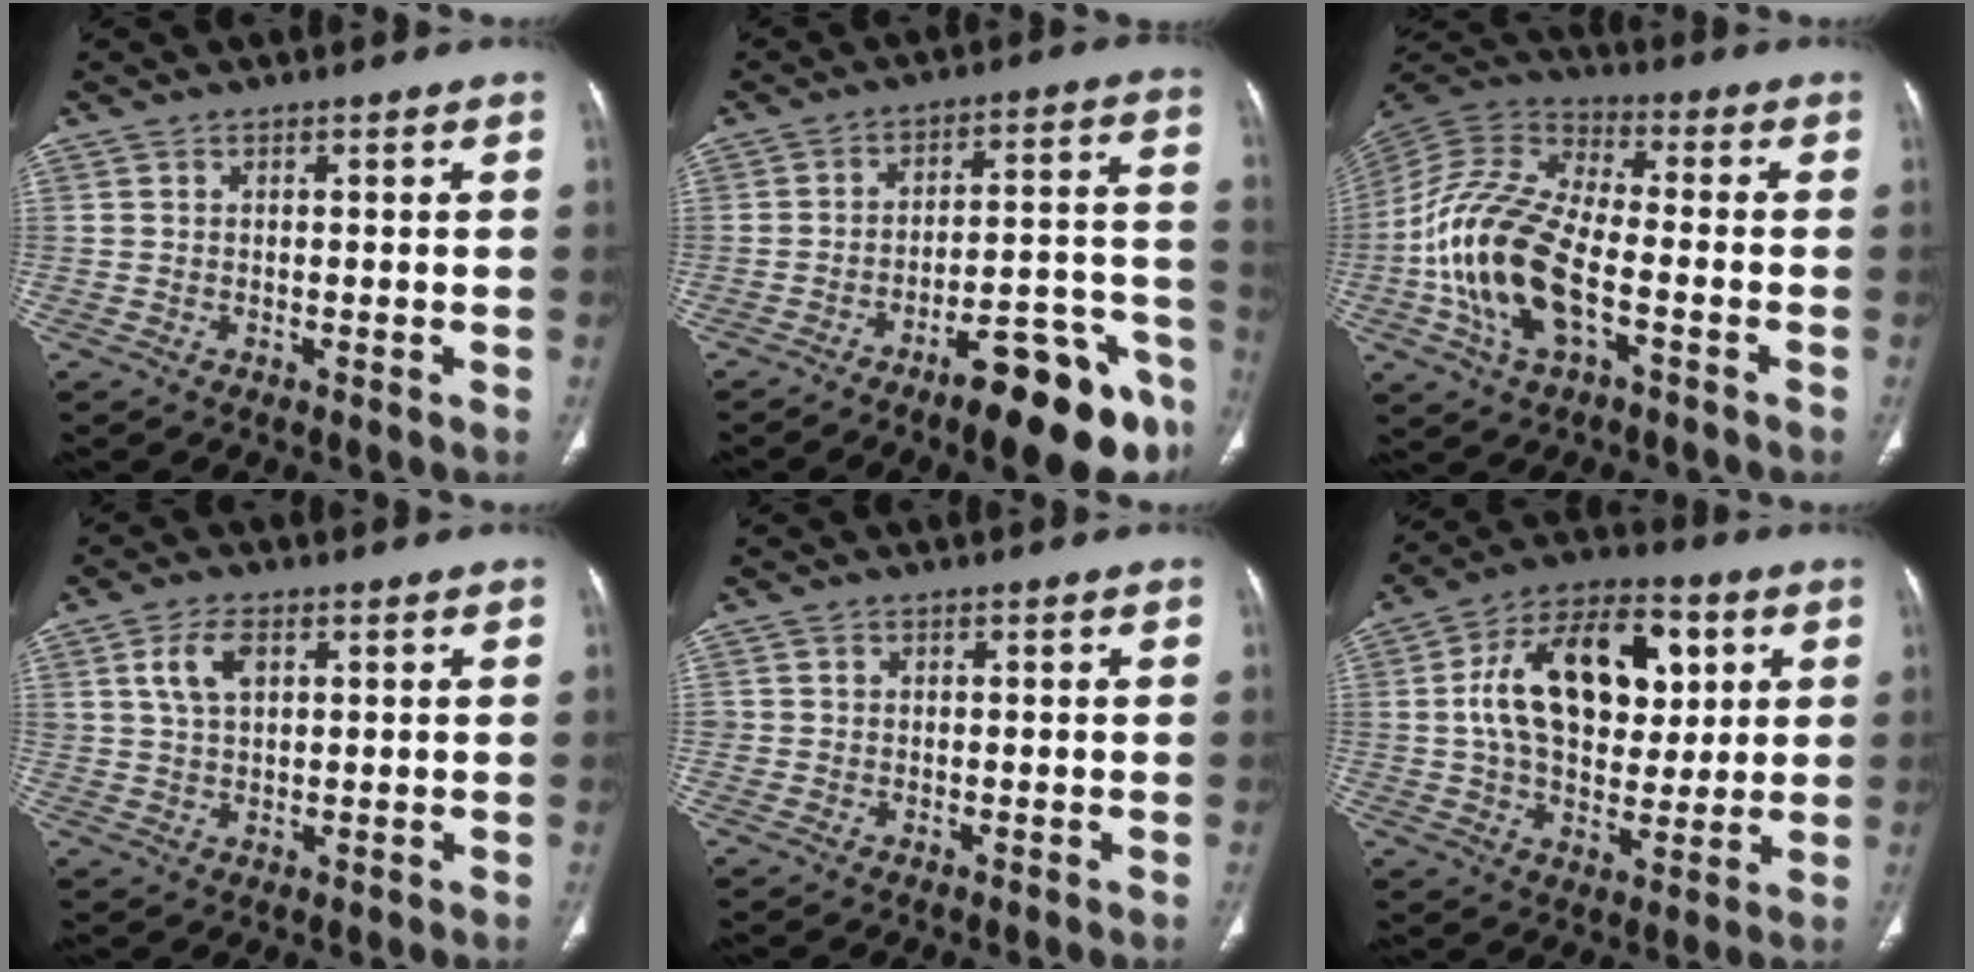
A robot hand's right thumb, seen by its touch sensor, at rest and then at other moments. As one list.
[{"total": 17.3, "force": [-10.9, 4.0, 12.9], "torque": [-0.121, 0.088, -0.157]}, {"total": 18.3, "force": [-5.0, 9.0, 15.2], "torque": [-0.307, 0.028, -0.095]}, {"total": 5.5, "force": [2.0, 3.2, 4.0], "torque": [-0.077, 0.000, 0.040]}, {"total": 1.2, "force": [0.0, 1.2, 0.0], "torque": [0.009, 0.005, -0.001]}, {"total": 21.0, "force": [4.7, 12.8, 16.0], "torque": [-0.229, 0.008, 0.075]}]